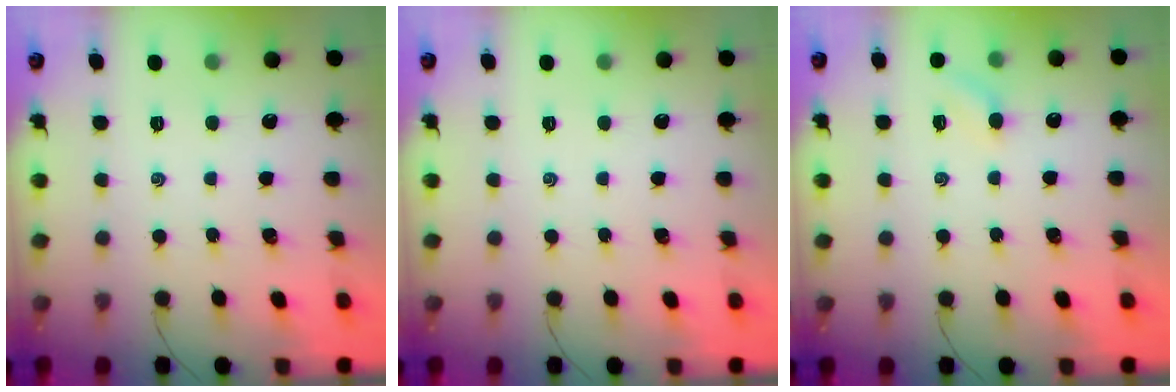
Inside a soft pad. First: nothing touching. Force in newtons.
{"total": 0.0}
{"total": 5.2, "press": 5.1, "slide": 0.9}